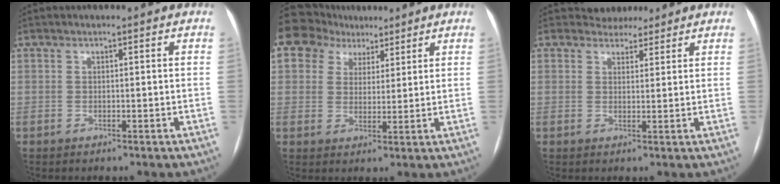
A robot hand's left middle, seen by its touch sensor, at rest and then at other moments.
{"total": 6.2, "force": [4.6, 4.1, 0.8], "torque": [-0.005, 0.025, 0.080]}
{"total": 3.5, "force": [3.1, 1.6, -0.1], "torque": [0.003, 0.005, 0.043]}